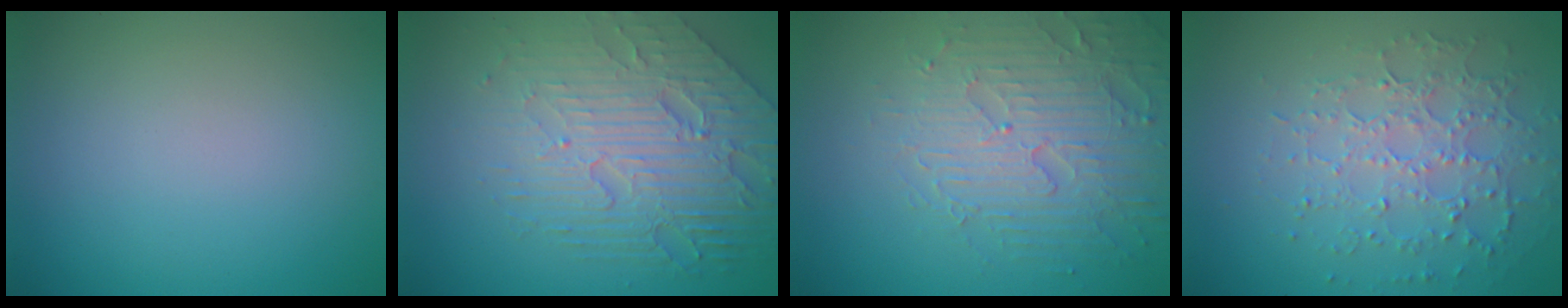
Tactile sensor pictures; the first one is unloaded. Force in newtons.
{"total": 7.7, "press": 5.3, "slide": 5.5}
{"total": 5.2, "press": 4.7, "slide": 2.1}
{"total": 4.5, "press": 3.5, "slide": 2.9}